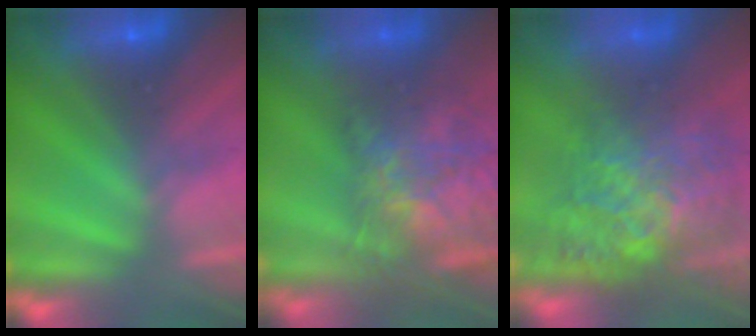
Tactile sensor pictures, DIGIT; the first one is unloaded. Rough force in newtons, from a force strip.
{"total": 9.8}
{"total": 7.4}